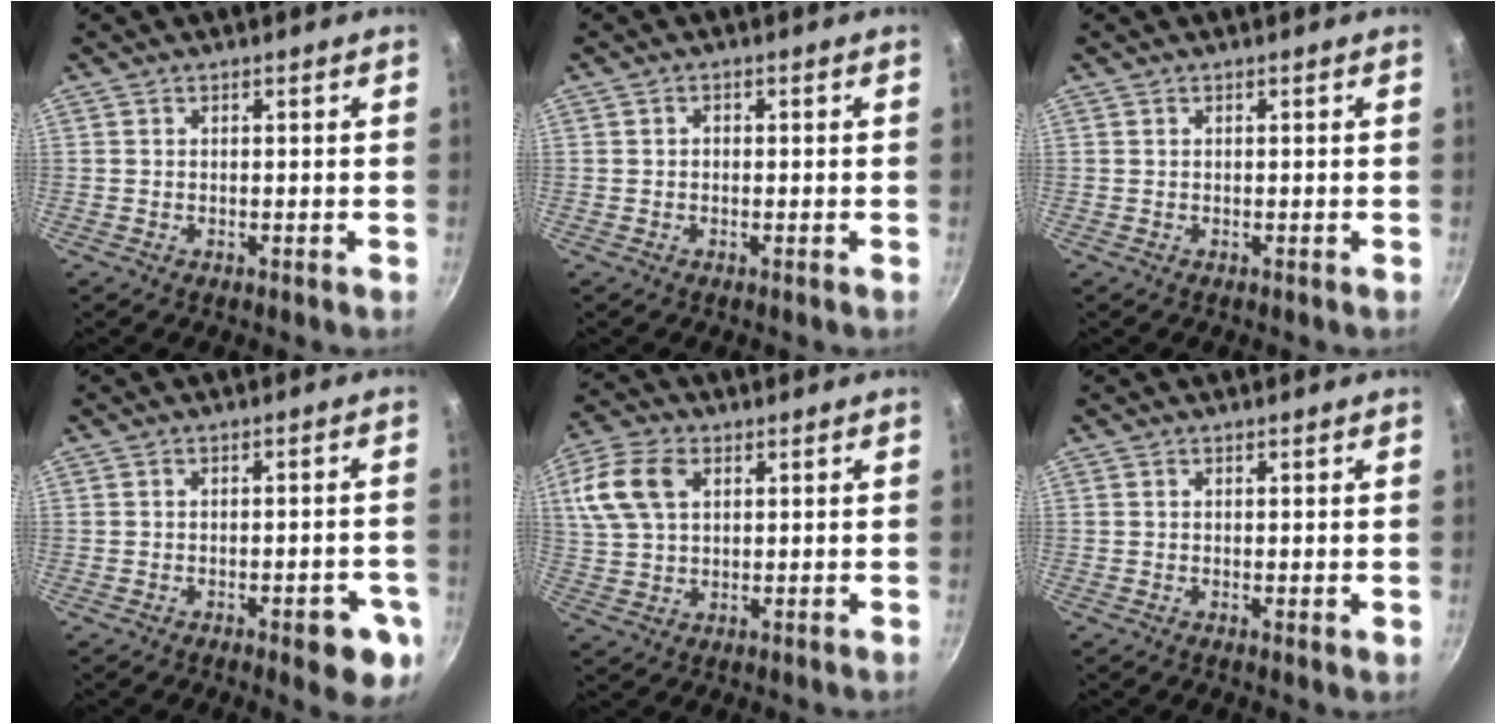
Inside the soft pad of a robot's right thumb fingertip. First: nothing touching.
{"total": 1.0, "force": [-0.1, 0.9, 0.6], "torque": [-0.009, 0.005, -0.003]}
{"total": 0.0}
{"total": 7.8, "force": [-3.1, 3.0, 6.4], "torque": [-0.055, 0.017, -0.033]}
{"total": 11.1, "force": [3.6, 7.3, 7.6], "torque": [-0.150, 0.009, 0.065]}
{"total": 0.7, "force": [0.1, 0.3, 0.6], "torque": [-0.009, -0.004, -0.002]}